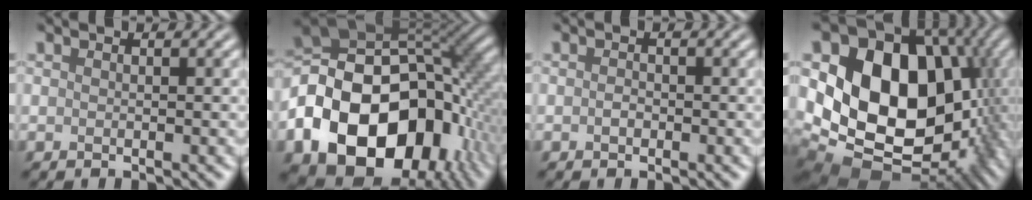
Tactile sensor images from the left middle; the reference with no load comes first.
{"total": 19.9, "force": [-6.2, 14.2, 12.5], "torque": [-0.248, -0.018, -0.100]}
{"total": 0.8, "force": [-0.2, 0.5, 0.5], "torque": [-0.010, -0.001, -0.005]}
{"total": 18.7, "force": [0.7, 14.5, 11.8], "torque": [-0.195, -0.024, 0.041]}